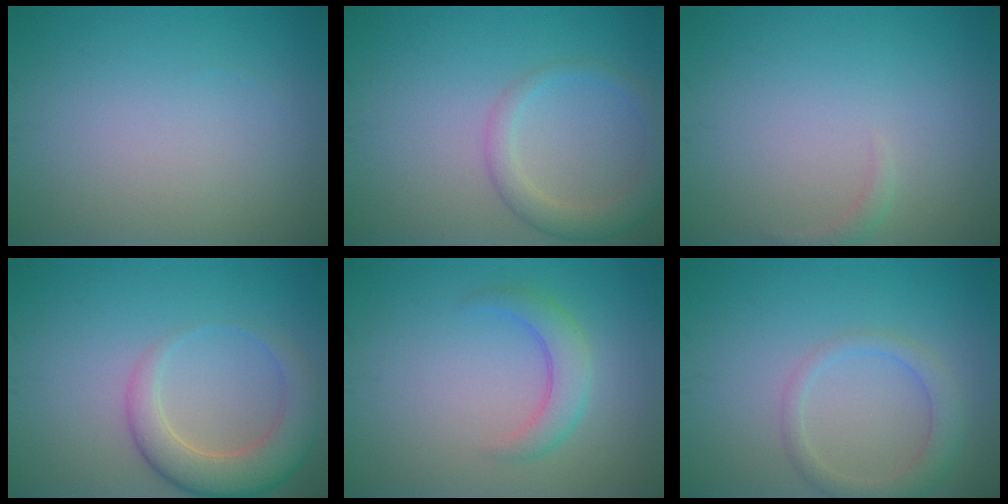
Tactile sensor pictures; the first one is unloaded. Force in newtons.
{"total": 2.9, "press": 2.9, "slide": 0.2}
{"total": 0.8, "press": 0.7, "slide": 0.1}
{"total": 4.9, "press": 4.9, "slide": 0.5}
{"total": 2.8, "press": 2.7, "slide": 0.2}
{"total": 2.6, "press": 2.6, "slide": 0.1}